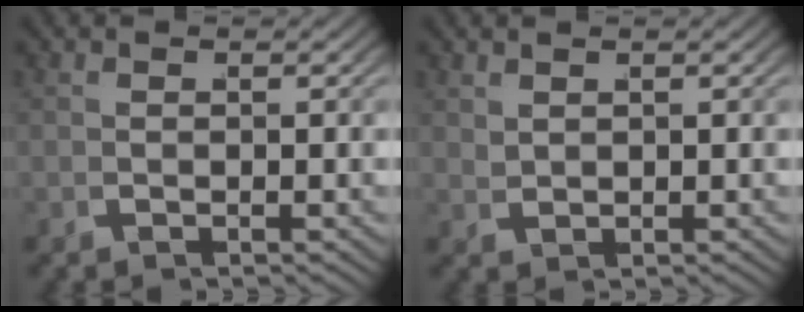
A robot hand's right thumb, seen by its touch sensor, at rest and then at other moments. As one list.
[{"total": 1.3, "force": [1.3, -0.3, 0.0], "torque": [0.005, 0.008, 0.029]}]